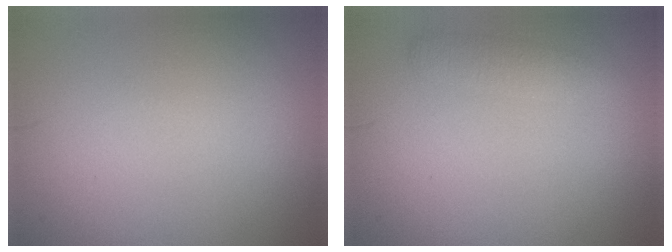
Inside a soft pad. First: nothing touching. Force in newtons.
{"total": 1.5, "press": 1.5, "slide": 0.0}